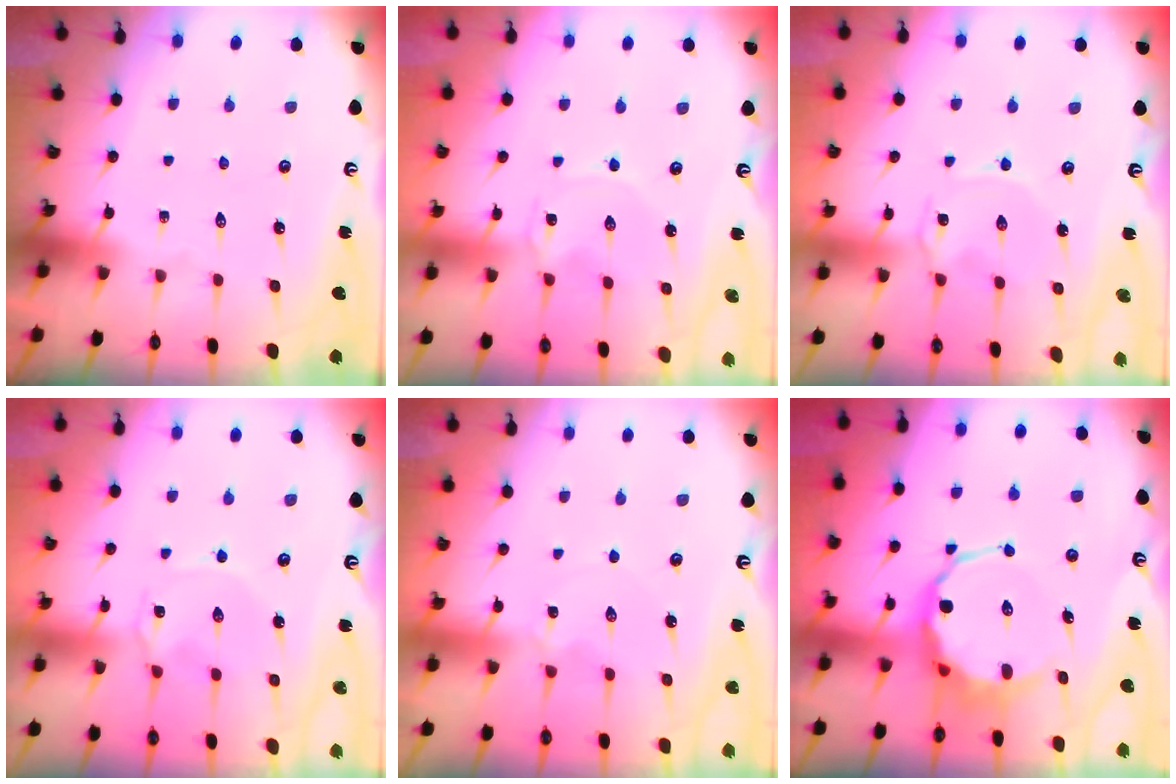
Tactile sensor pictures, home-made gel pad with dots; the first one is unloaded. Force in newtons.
{"total": 0.0}
{"total": 0.6, "press": 0.6, "slide": 0.2}
{"total": 1.5, "press": 1.5, "slide": 0.1}
{"total": 0.8, "press": 0.7, "slide": 0.3}
{"total": 8.8, "press": 8.4, "slide": 2.6}